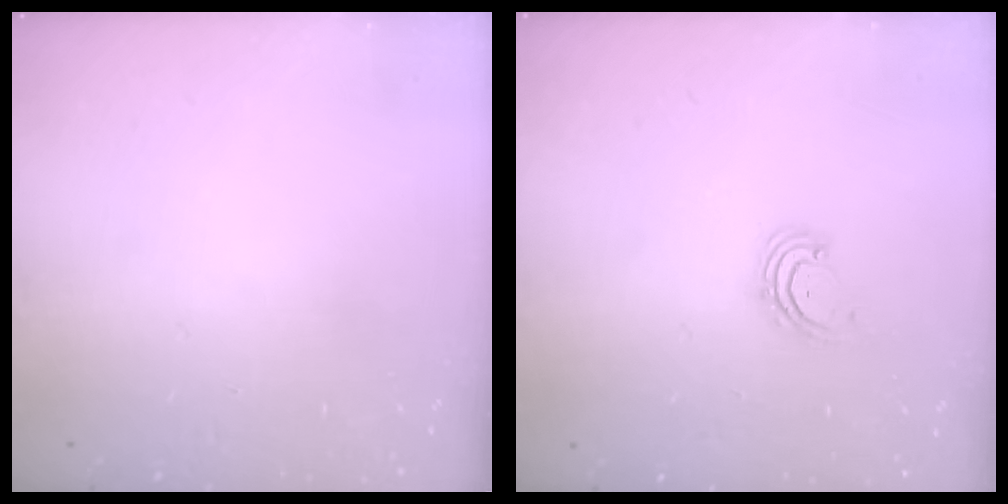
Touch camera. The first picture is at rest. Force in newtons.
{"total": 2.8, "press": 2.8, "slide": 0.2}